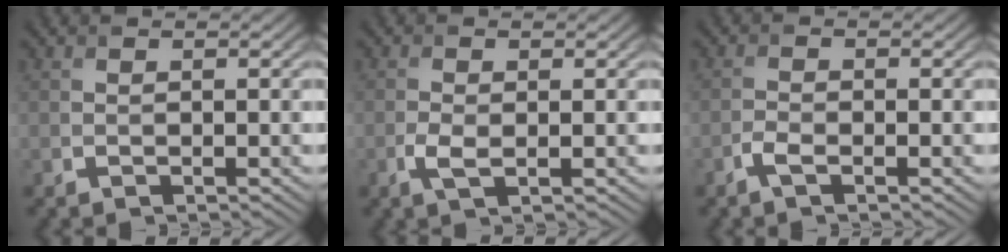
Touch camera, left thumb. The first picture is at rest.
{"total": 2.1, "force": [-0.6, 0.9, 1.8], "torque": [-0.043, -0.003, -0.013]}
{"total": 1.8, "force": [-1.2, 0.6, 1.2], "torque": [-0.031, 0.001, -0.028]}